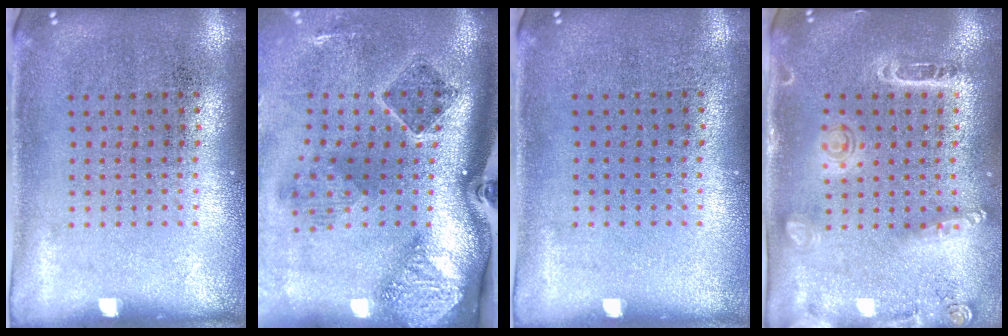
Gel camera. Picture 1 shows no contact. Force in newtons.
{"total": 3.0, "press": 1.9, "slide": 2.3}
{"total": 0.0}
{"total": 1.5, "press": 1.4, "slide": 0.6}